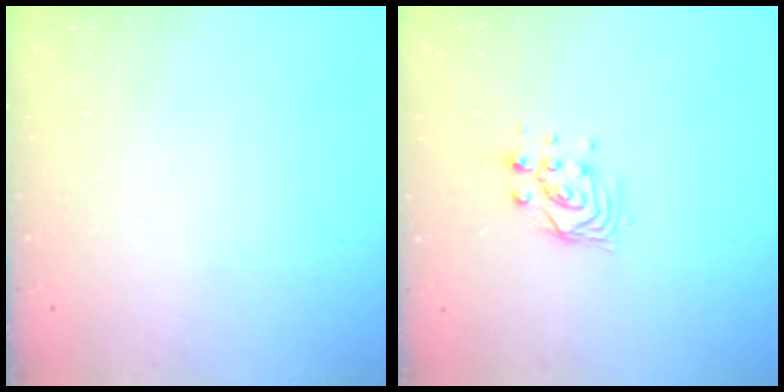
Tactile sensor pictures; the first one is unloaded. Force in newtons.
{"total": 4.9, "press": 4.8, "slide": 0.5}